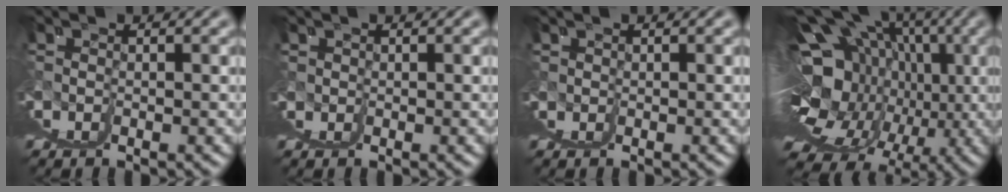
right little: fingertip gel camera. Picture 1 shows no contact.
{"total": 1.0, "force": [0.4, -0.4, -0.8], "torque": [0.015, -0.002, 0.006]}
{"total": 0.6, "force": [0.2, -0.3, -0.5], "torque": [0.011, -0.001, 0.003]}
{"total": 16.7, "force": [3.2, 10.2, 12.8], "torque": [-0.170, -0.005, 0.064]}